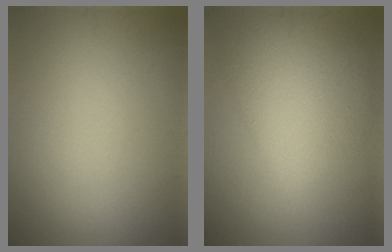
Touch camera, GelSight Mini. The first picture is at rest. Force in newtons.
{"total": 7.1, "press": 7.1, "slide": 0.2}